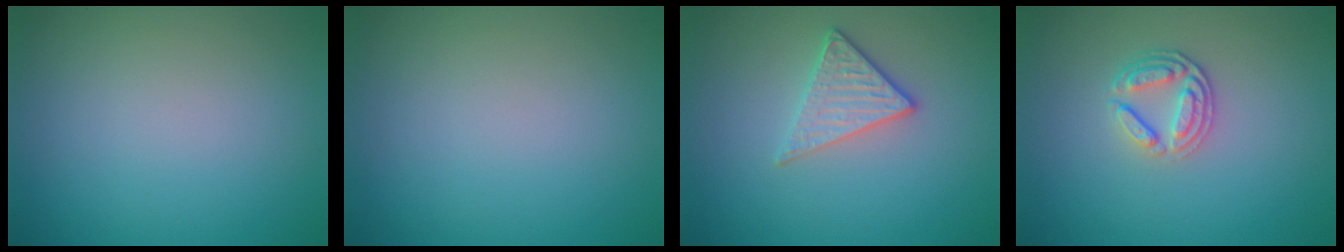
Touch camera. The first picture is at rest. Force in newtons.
{"total": 0.0}
{"total": 2.9, "press": 2.6, "slide": 1.3}
{"total": 2.7, "press": 2.4, "slide": 1.2}